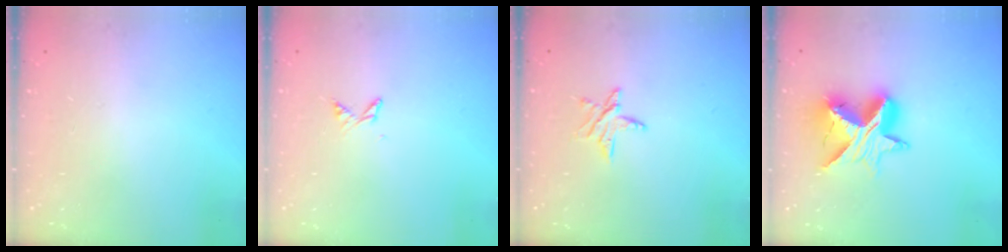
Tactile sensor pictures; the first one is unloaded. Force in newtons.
{"total": 4.3, "press": 4.3, "slide": 0.5}
{"total": 5.9, "press": 5.9, "slide": 0.4}
{"total": 13.1, "press": 13.1, "slide": 1.0}